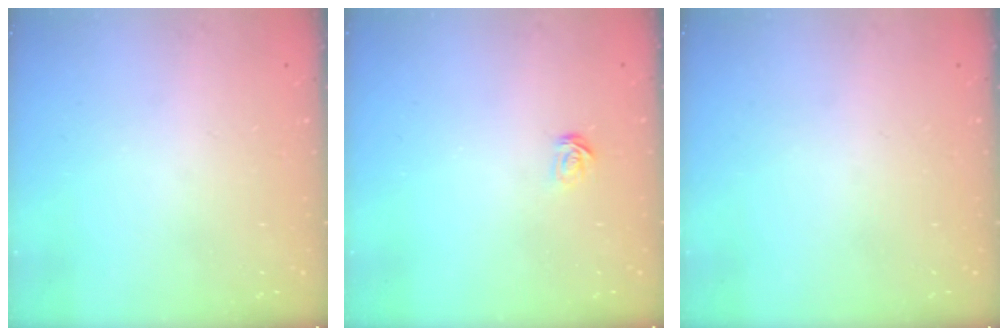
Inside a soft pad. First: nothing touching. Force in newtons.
{"total": 2.3, "press": 2.3, "slide": 0.1}
{"total": 0.0}